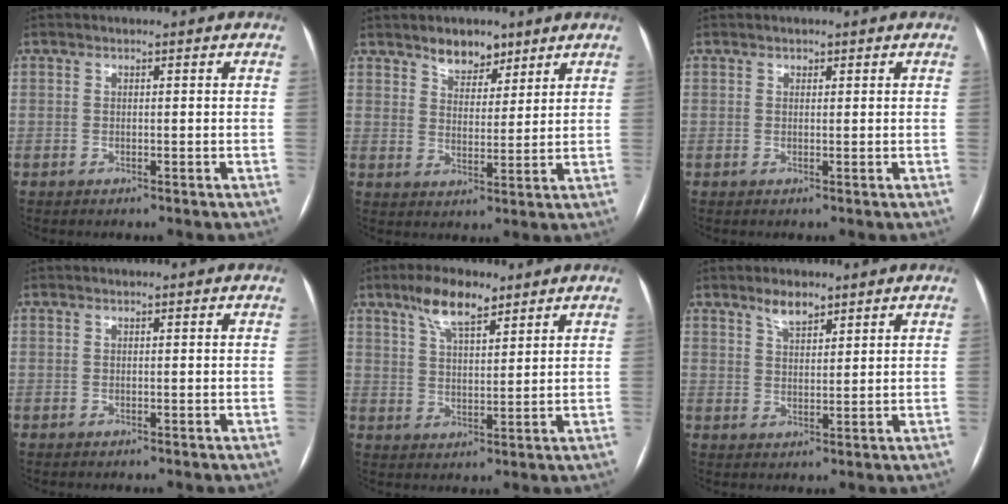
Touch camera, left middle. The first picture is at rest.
{"total": 5.4, "force": [4.1, 2.9, 2.0], "torque": [-0.026, 0.001, 0.071]}
{"total": 0.7, "force": [0.4, 0.5, 0.2], "torque": [-0.001, -0.003, 0.004]}
{"total": 0.0}
{"total": 7.4, "force": [5.1, 2.3, 4.8], "torque": [-0.095, 0.010, 0.095]}
{"total": 3.6, "force": [2.8, 1.3, 1.9], "torque": [-0.037, 0.003, 0.051]}